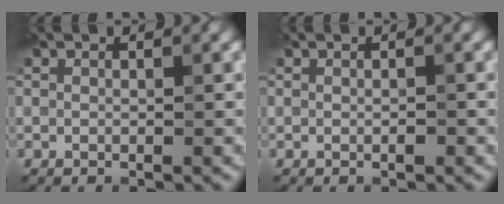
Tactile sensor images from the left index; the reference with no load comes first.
{"total": 0.6, "force": [-0.2, 0.1, 0.6], "torque": [-0.013, 0.001, -0.002]}